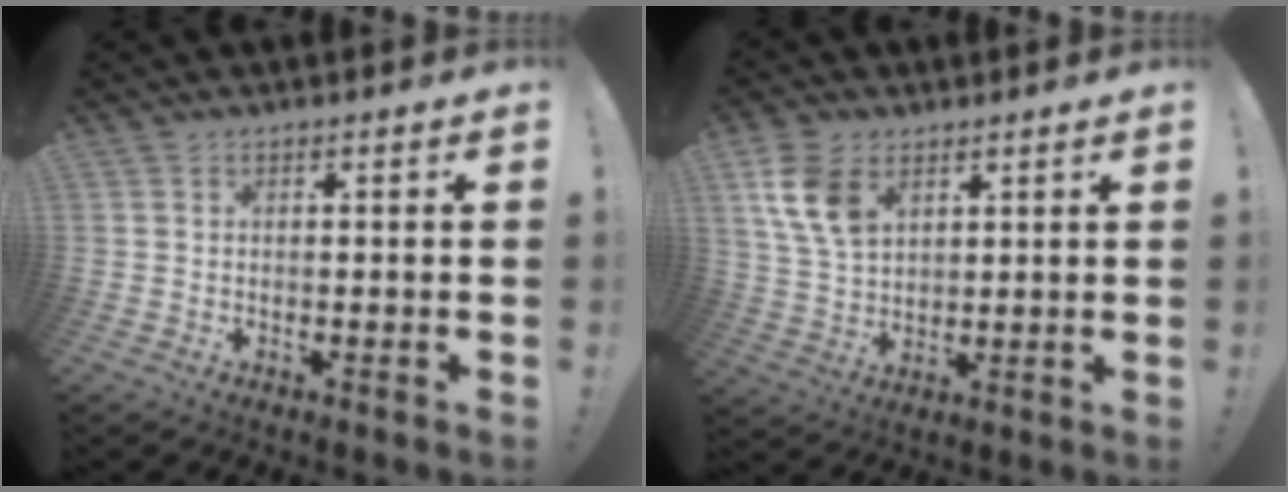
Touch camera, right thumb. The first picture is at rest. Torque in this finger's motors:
{"motor_torque": [0.13, 0.22, 1.28, 0.28, 0.25]}